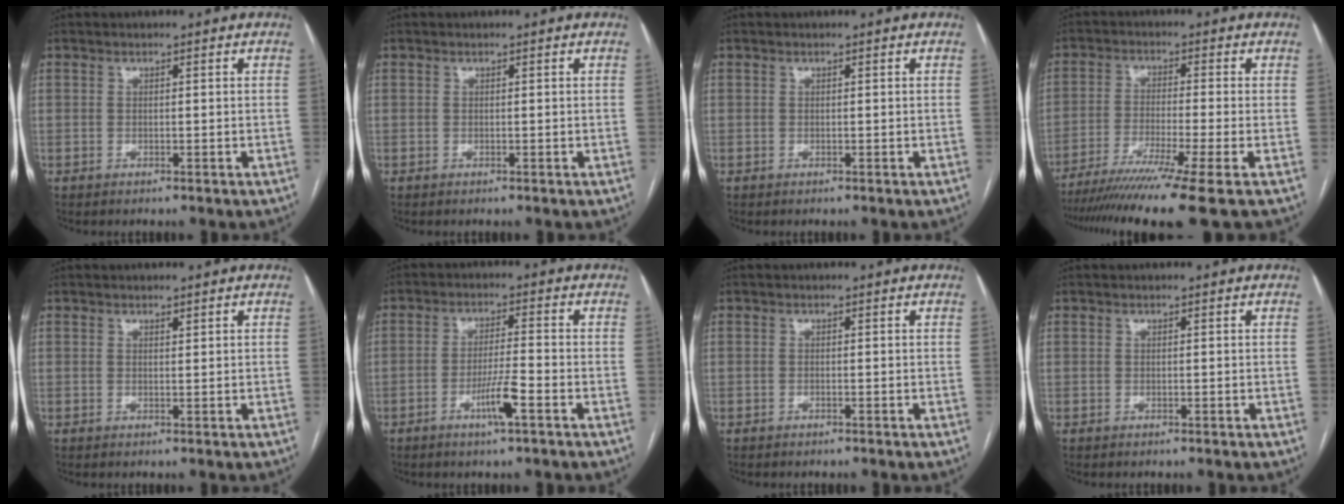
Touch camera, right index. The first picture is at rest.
{"total": 0.0}
{"total": 0.0}
{"total": 14.0, "force": [-10.6, -2.3, 8.8], "torque": [-0.145, -0.045, -0.170]}
{"total": 0.7, "force": [0.6, 0.1, 0.3], "torque": [-0.008, -0.004, 0.010]}
{"total": 5.4, "force": [-2.7, 0.0, 4.7], "torque": [-0.089, -0.007, -0.050]}
{"total": 0.0}
{"total": 0.0}